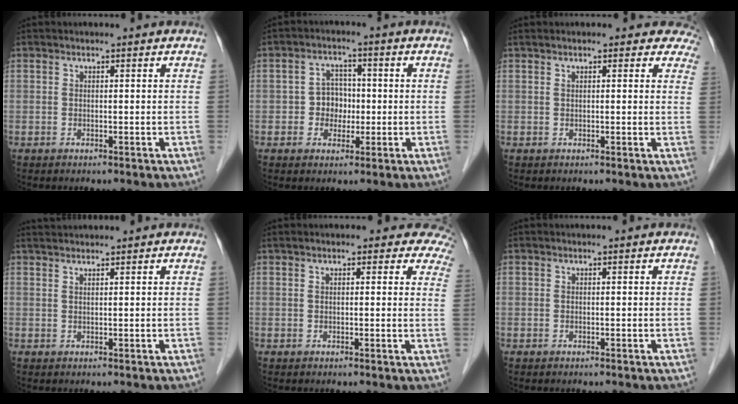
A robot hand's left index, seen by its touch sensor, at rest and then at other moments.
{"total": 4.3, "force": [-0.6, 3.8, 2.0], "torque": [-0.034, 0.014, -0.011]}
{"total": 5.6, "force": [4.6, 1.8, 2.6], "torque": [-0.011, 0.009, 0.031]}
{"total": 3.3, "force": [3.1, -0.1, 1.3], "torque": [-0.017, 0.027, 0.054]}
{"total": 7.1, "force": [5.7, 2.3, 3.5], "torque": [-0.020, 0.005, 0.039]}
{"total": 0.0}